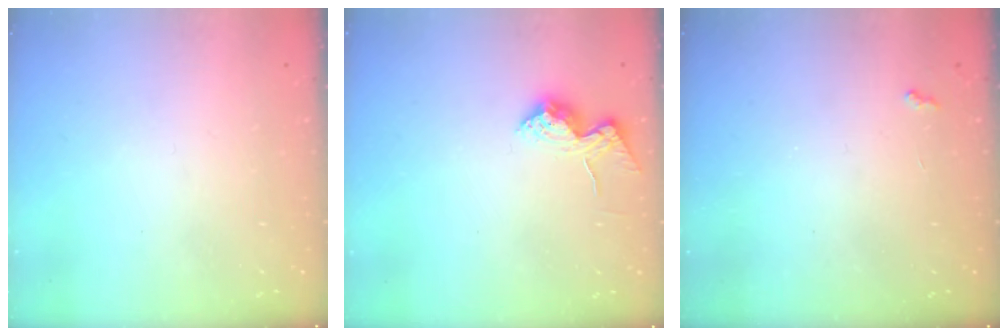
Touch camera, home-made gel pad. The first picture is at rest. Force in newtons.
{"total": 13.2, "press": 13.2, "slide": 0.8}
{"total": 2.8, "press": 2.8, "slide": 0.4}